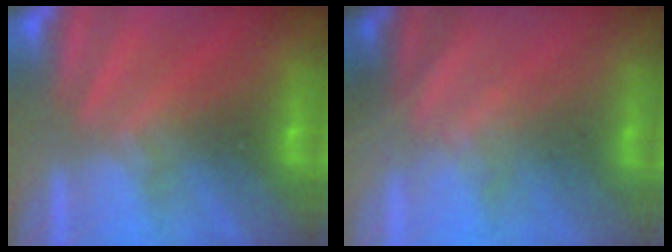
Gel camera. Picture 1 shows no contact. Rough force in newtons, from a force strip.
{"total": 1.4}